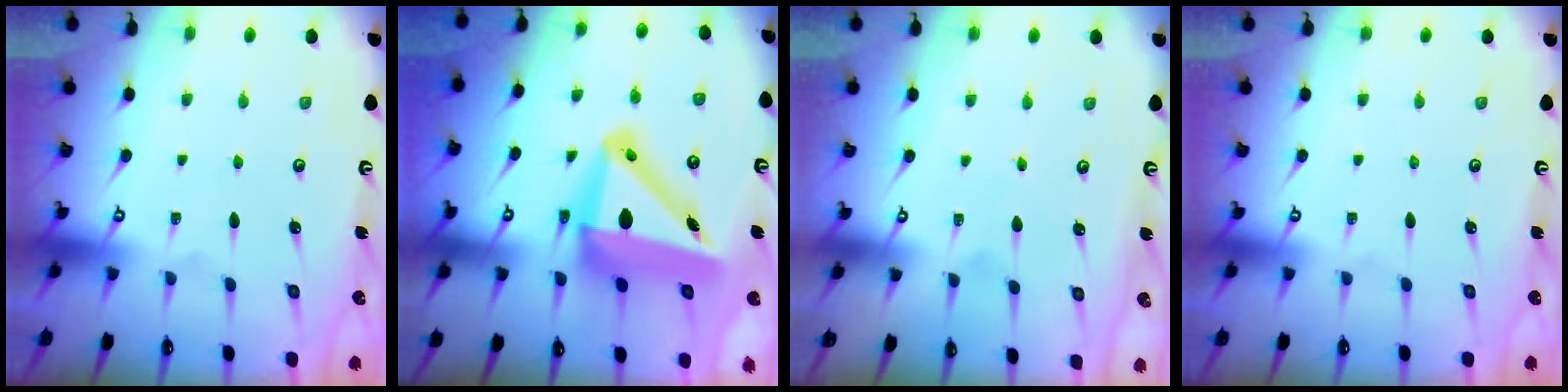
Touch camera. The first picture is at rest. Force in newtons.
{"total": 15.2, "press": 14.9, "slide": 3.2}
{"total": 2.8, "press": 2.8, "slide": 0.1}
{"total": 0.0}